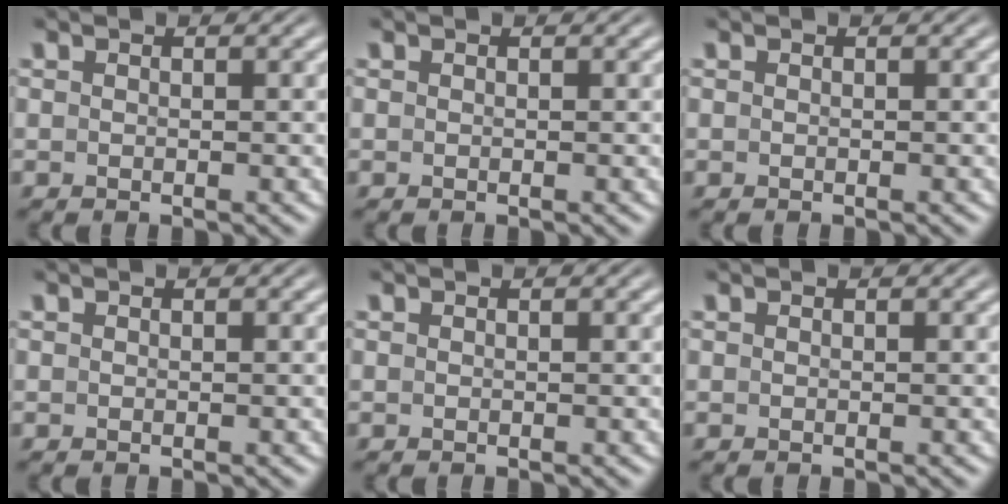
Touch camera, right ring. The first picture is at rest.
{"total": 0.0}
{"total": 0.0}
{"total": 0.0}
{"total": 0.0}
{"total": 0.0}